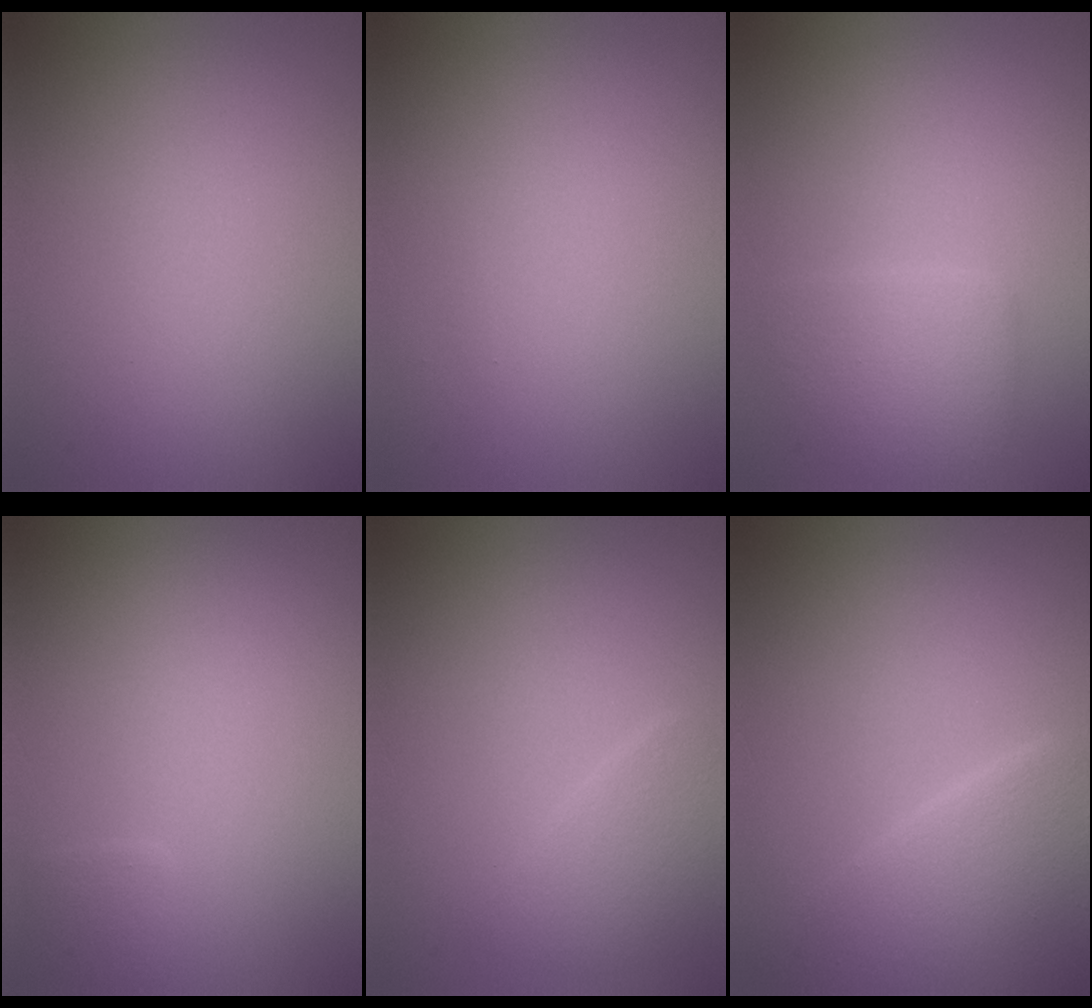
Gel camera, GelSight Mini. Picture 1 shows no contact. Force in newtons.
{"total": 0.0}
{"total": 2.8, "press": 2.8, "slide": 0.3}
{"total": 0.9, "press": 0.9, "slide": 0.1}
{"total": 2.4, "press": 2.4, "slide": 0.1}
{"total": 6.0, "press": 6.0, "slide": 0.3}